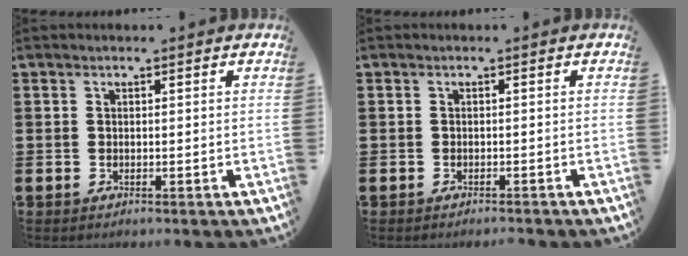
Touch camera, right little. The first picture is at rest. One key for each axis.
{"total": 0.6, "fx": -0.5, "fy": -0.1, "fz": 0.0, "tx": 0.000, "ty": -0.002, "tz": -0.011}